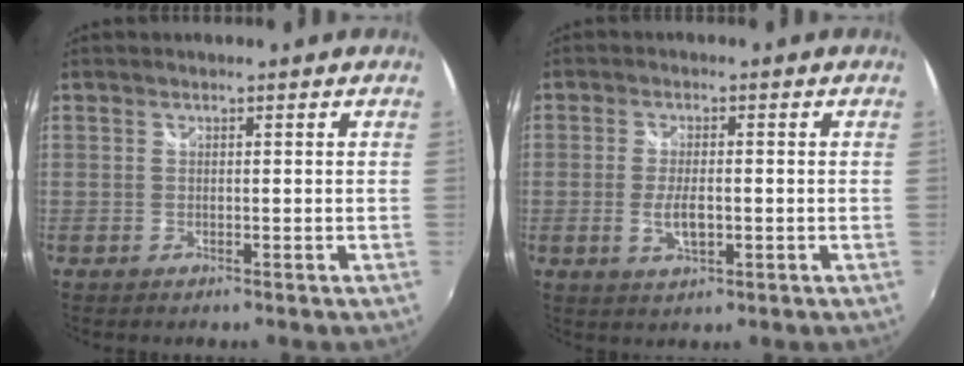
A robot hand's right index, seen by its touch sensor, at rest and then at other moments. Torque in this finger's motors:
{"motor_torque": [0.08, 0.04, 0.32, 0.05]}